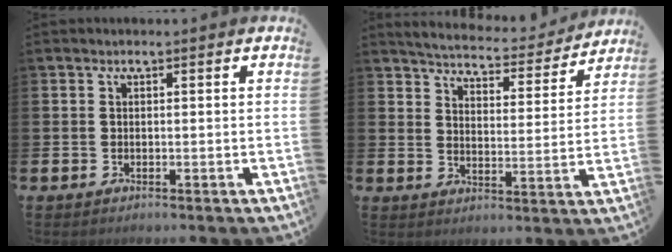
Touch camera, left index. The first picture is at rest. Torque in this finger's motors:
{"motor_torque": [0.92, -1.22, 0.18, 0.05]}